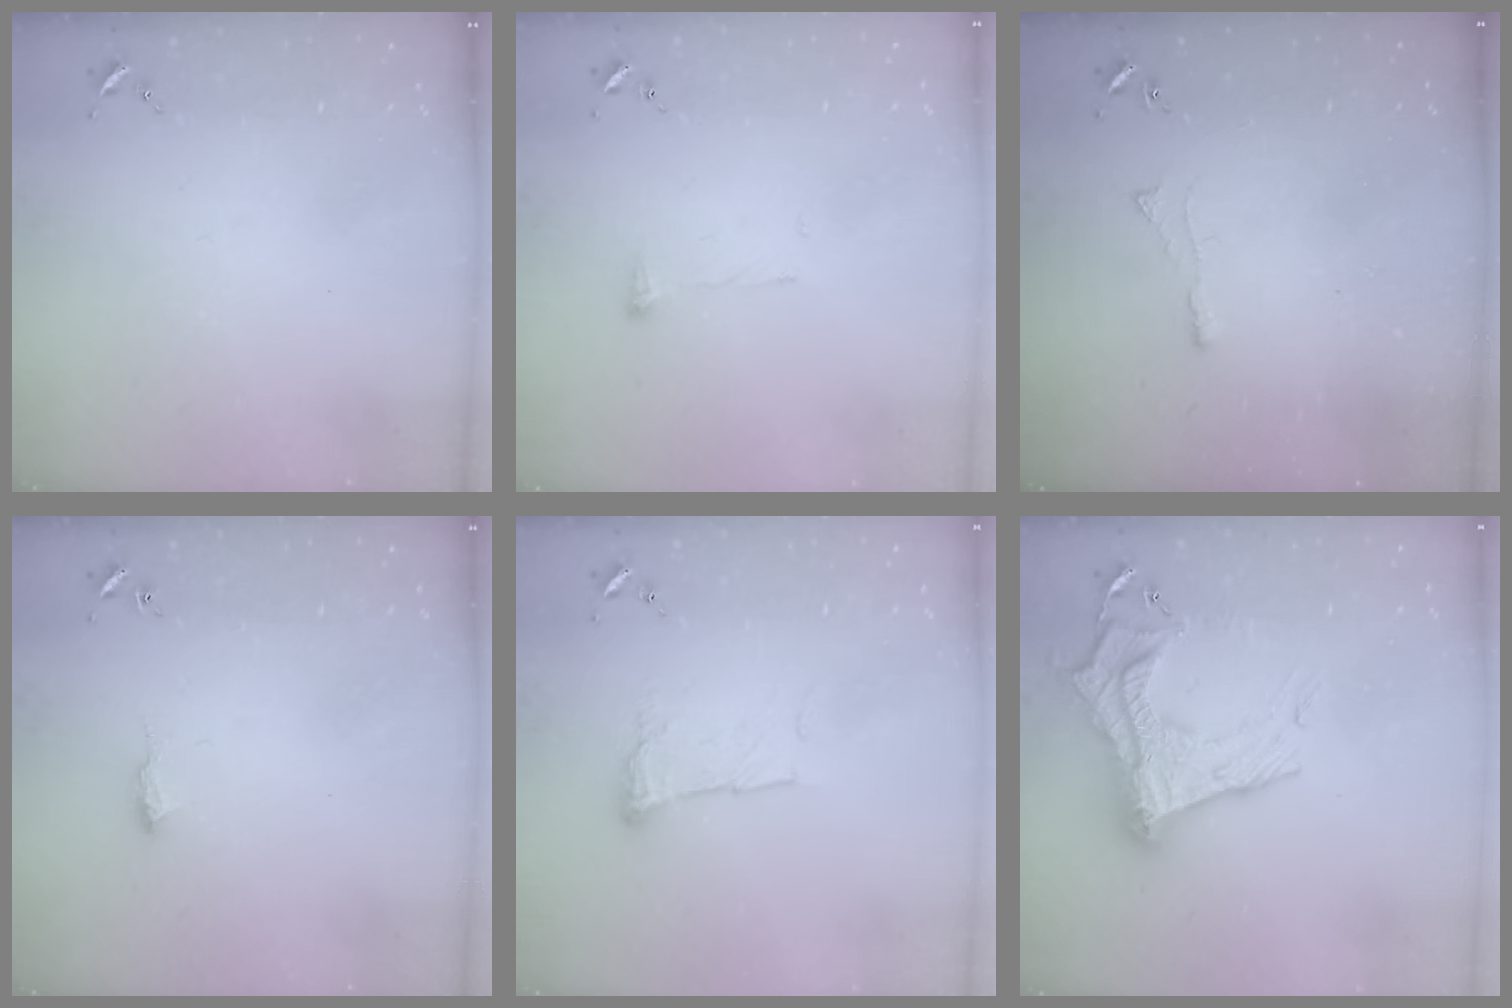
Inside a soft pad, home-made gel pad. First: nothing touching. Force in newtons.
{"total": 3.6, "press": 3.6, "slide": 0.6}
{"total": 3.0, "press": 2.9, "slide": 0.5}
{"total": 7.3, "press": 7.2, "slide": 0.8}
{"total": 8.9, "press": 8.9, "slide": 0.3}
{"total": 20.5, "press": 20.4, "slide": 1.6}